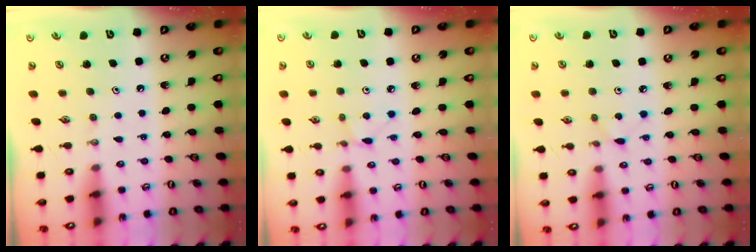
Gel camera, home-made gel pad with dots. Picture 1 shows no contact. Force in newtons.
{"total": 1.5, "press": 1.5, "slide": 0.2}
{"total": 2.6, "press": 2.6, "slide": 0.2}